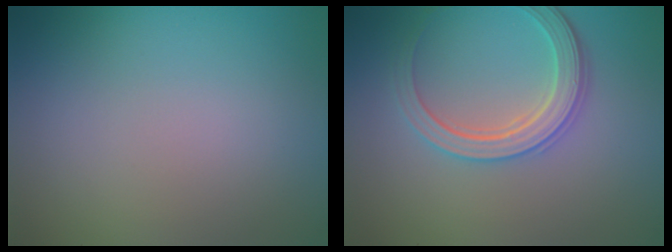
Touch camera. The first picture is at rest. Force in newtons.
{"total": 3.5, "press": 3.3, "slide": 1.4}